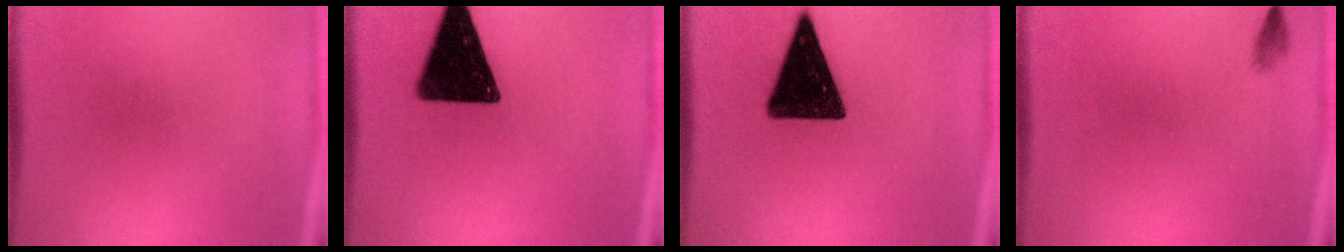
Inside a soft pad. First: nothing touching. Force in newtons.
{"total": 17.5}
{"total": 16.1}
{"total": 0.8}